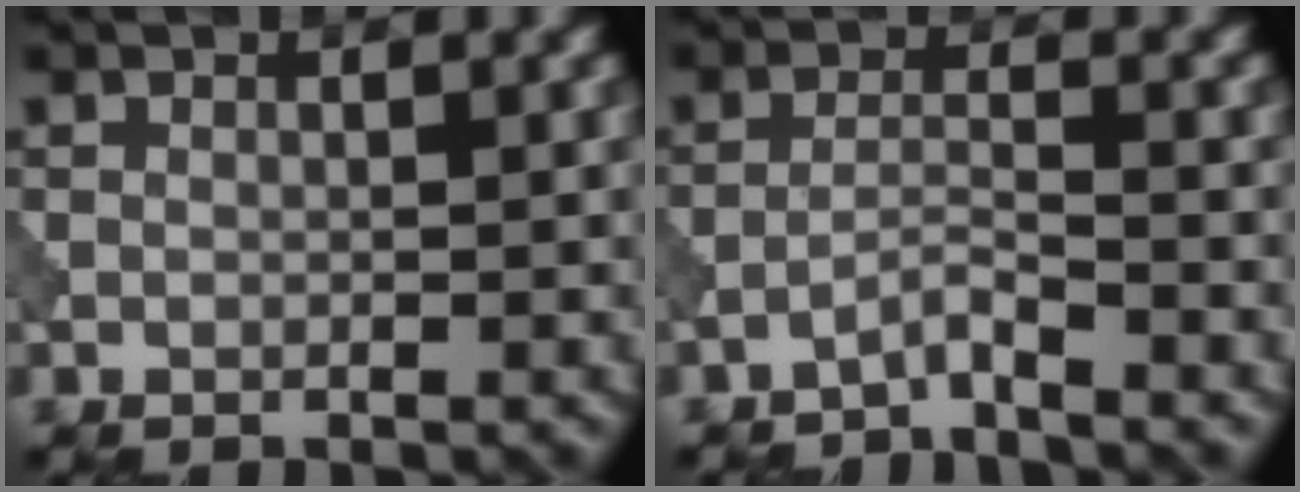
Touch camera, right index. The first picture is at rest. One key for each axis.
{"total": 2.1, "fx": -1.8, "fy": 0.0, "fz": 0.9, "tx": -0.014, "ty": 0.008, "tz": -0.045}